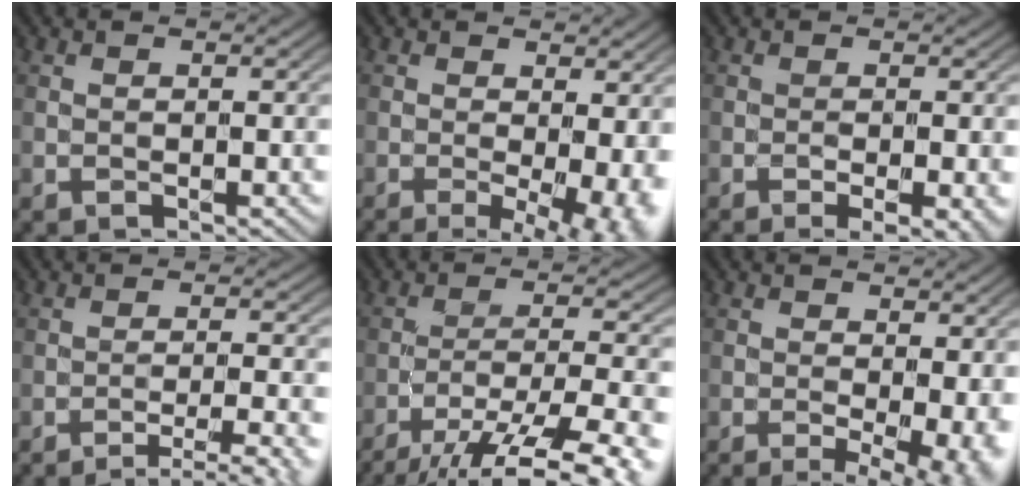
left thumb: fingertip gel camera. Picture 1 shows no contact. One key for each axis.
{"total": 9.1, "fx": -1.5, "fy": 3.2, "fz": 8.4, "tx": -0.112, "ty": -0.002, "tz": -0.012}
{"total": 4.5, "fx": -1.9, "fy": 1.0, "fz": 3.9, "tx": -0.060, "ty": -0.008, "tz": -0.021}
{"total": 6.2, "fx": -4.2, "fy": 0.9, "fz": 4.5, "tx": -0.061, "ty": 0.010, "tz": -0.062}
{"total": 14.7, "fx": -10.8, "fy": 3.2, "fz": 9.4, "tx": -0.148, "ty": -0.013, "tz": -0.148}
{"total": 8.0, "fx": -1.7, "fy": 2.6, "fz": 7.4, "tx": -0.095, "ty": -0.004, "tz": -0.017}